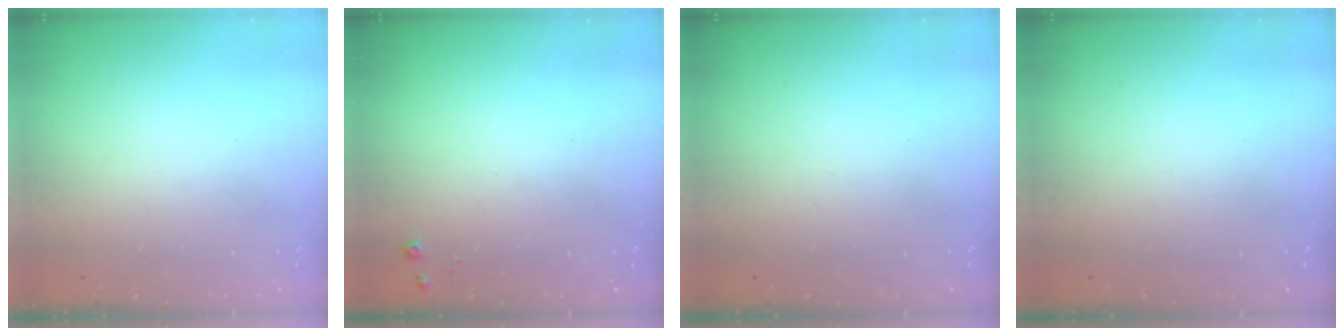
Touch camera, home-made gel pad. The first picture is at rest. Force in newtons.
{"total": 4.7, "press": 4.7, "slide": 0.8}
{"total": 0.0}
{"total": 0.0}